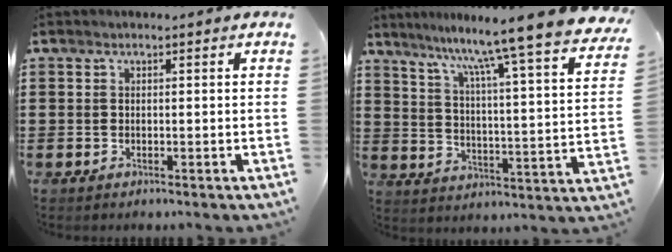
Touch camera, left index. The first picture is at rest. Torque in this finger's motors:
{"motor_torque": [1.05, -1.09, 1.06, 0.21]}